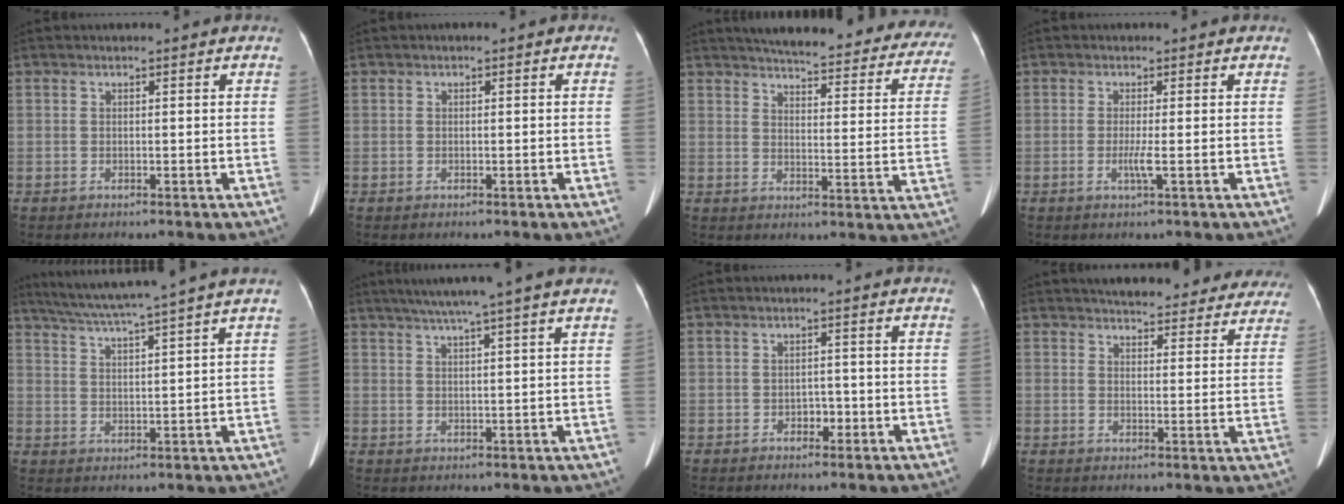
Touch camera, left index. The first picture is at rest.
{"total": 0.0}
{"total": 29.2, "force": [26.3, 5.7, 11.4], "torque": [-0.150, -0.063, 0.293]}
{"total": 1.8, "force": [-0.6, -0.5, 1.6], "torque": [-0.041, -0.008, -0.012]}
{"total": 11.9, "force": [10.0, -2.1, 6.1], "torque": [-0.107, 0.007, 0.151]}
{"total": 8.1, "force": [6.4, -1.7, 4.6], "torque": [-0.070, 0.019, 0.087]}
{"total": 1.7, "force": [-1.0, 1.1, 0.9], "torque": [-0.013, 0.000, -0.014]}
{"total": 20.6, "force": [18.6, 5.6, 6.8], "torque": [-0.078, -0.013, 0.208]}